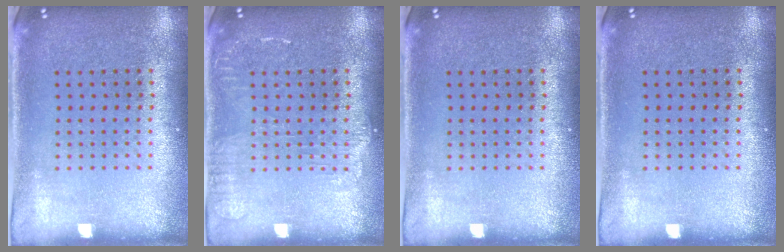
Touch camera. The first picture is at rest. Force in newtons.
{"total": 1.6, "press": 1.5, "slide": 0.3}
{"total": 0.0}
{"total": 0.0}